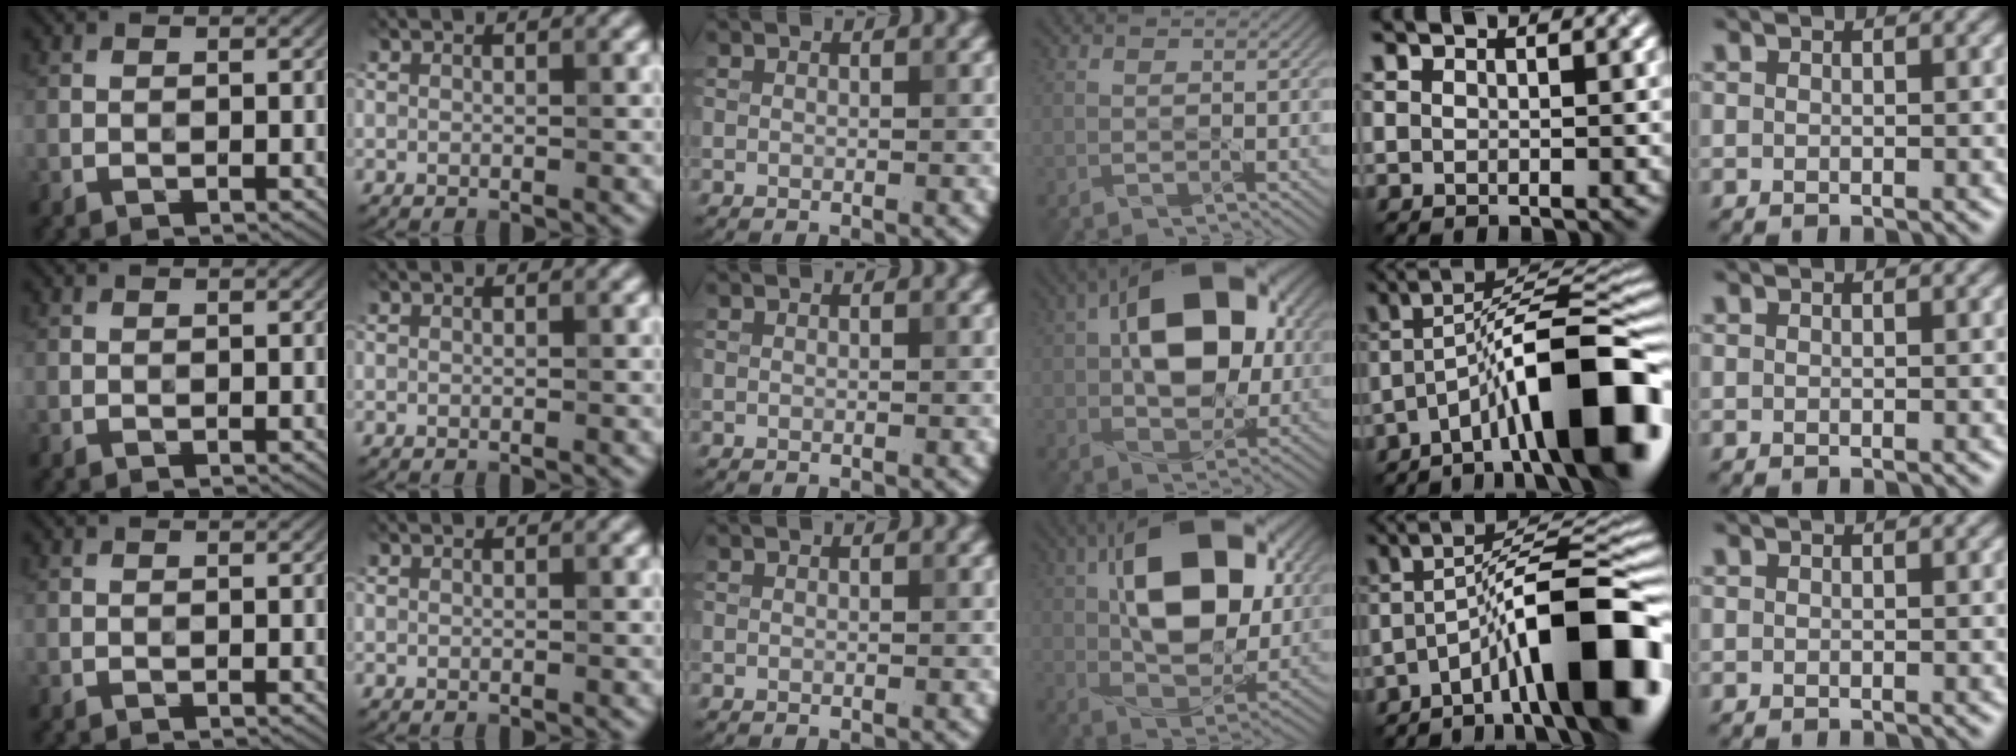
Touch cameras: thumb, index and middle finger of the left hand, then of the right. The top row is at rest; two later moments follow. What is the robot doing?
{"motion": "pour", "object": "plastic test tube"}